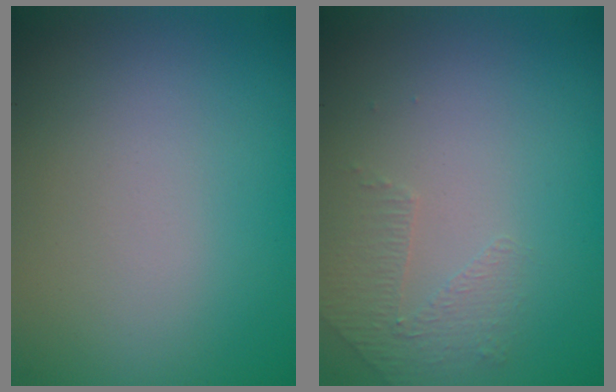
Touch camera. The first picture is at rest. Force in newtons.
{"total": 1.4, "press": 0.8, "slide": 1.1}